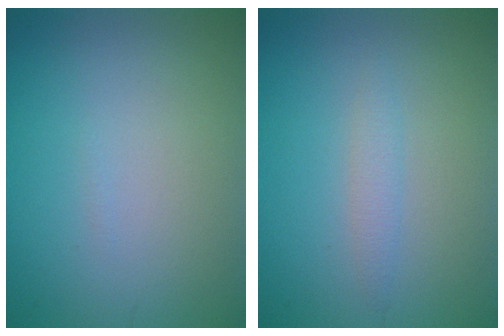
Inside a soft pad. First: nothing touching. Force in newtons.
{"total": 1.3, "press": 1.3, "slide": 0.2}